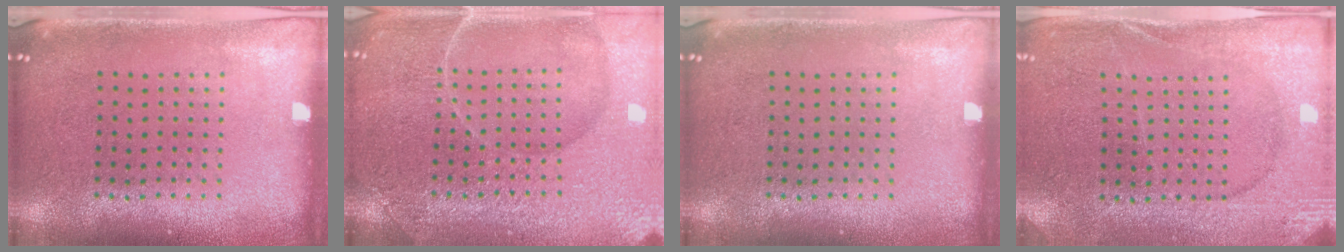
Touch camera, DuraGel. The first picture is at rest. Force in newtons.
{"total": 7.0, "press": 6.9, "slide": 1.0}
{"total": 0.0}
{"total": 2.7, "press": 2.7, "slide": 0.3}